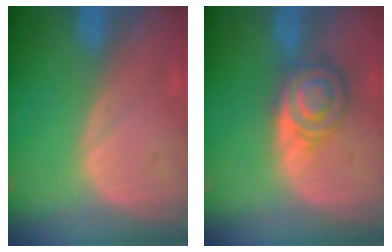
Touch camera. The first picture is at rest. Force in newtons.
{"total": 6.0, "press": 6.0, "slide": 0.2}